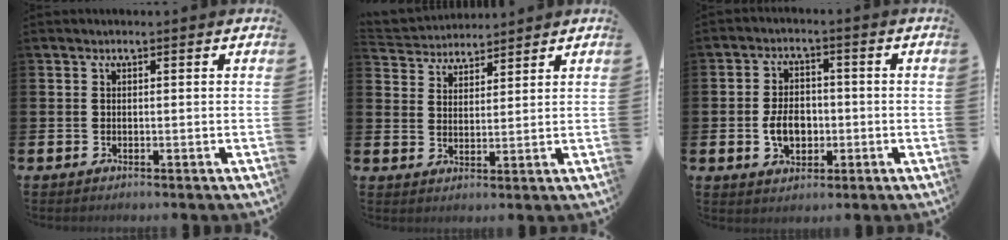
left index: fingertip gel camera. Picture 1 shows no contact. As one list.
[{"total": 4.1, "force": [3.9, 1.1, -0.7], "torque": [-0.010, -0.021, 0.070]}, {"total": 5.2, "force": [-1.0, 3.7, 3.5], "torque": [-0.049, 0.002, -0.024]}]